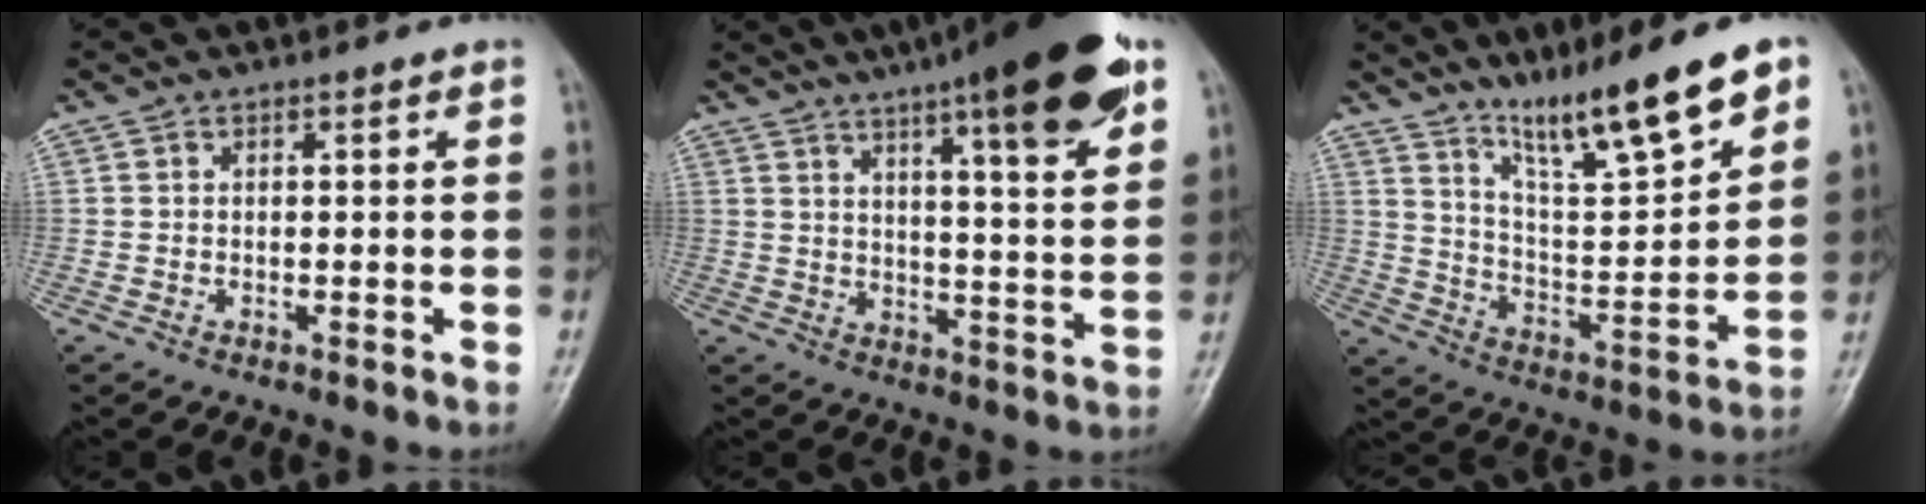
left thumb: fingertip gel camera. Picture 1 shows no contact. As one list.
[{"total": 20.7, "force": [12.4, 3.7, 16.1], "torque": [-0.218, -0.034, 0.174]}, {"total": 16.7, "force": [11.5, 2.8, 11.7], "torque": [-0.173, -0.065, 0.204]}]